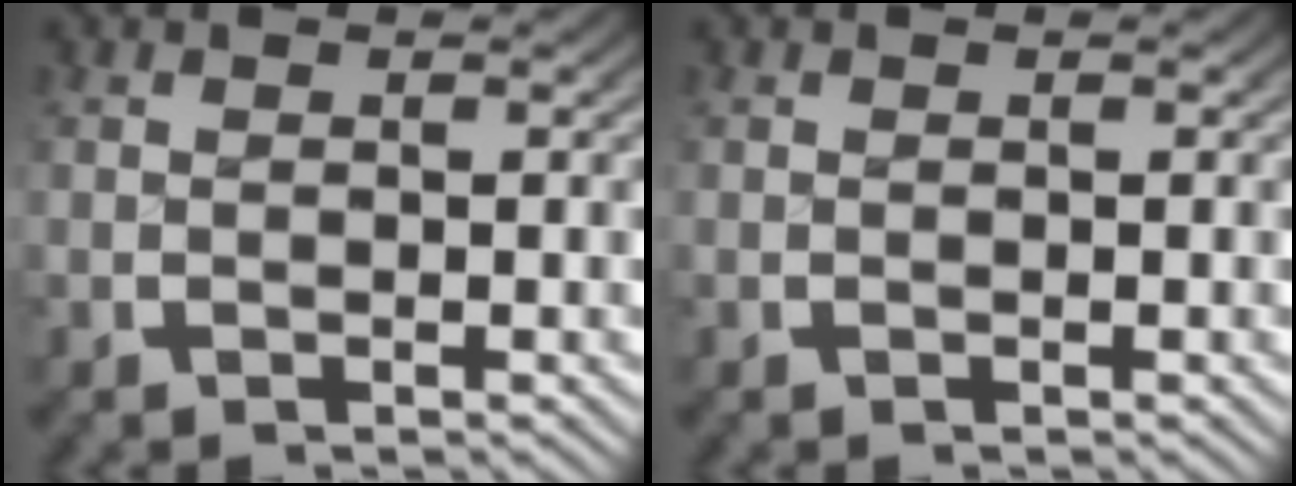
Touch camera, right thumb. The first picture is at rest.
{"total": 0.0}